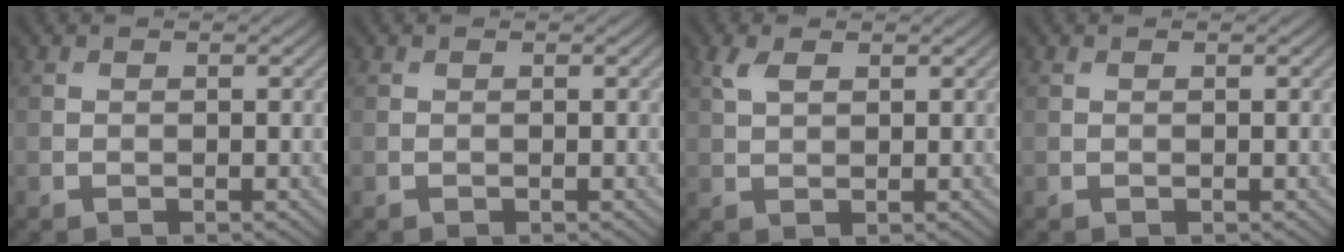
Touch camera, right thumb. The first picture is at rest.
{"total": 0.0}
{"total": 2.5, "force": [1.3, 1.3, 1.8], "torque": [-0.045, 0.005, 0.027]}
{"total": 0.0}